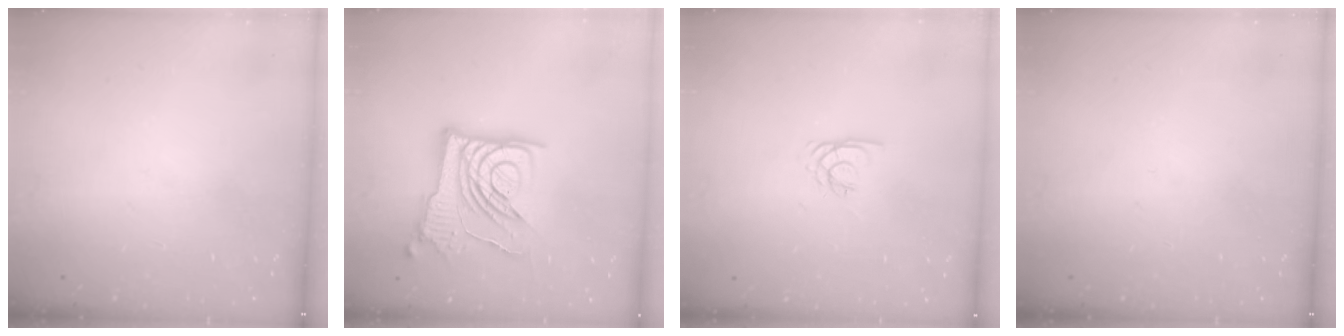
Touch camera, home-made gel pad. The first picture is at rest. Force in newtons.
{"total": 14.6, "press": 14.5, "slide": 1.5}
{"total": 2.1, "press": 2.1, "slide": 0.4}
{"total": 0.0}